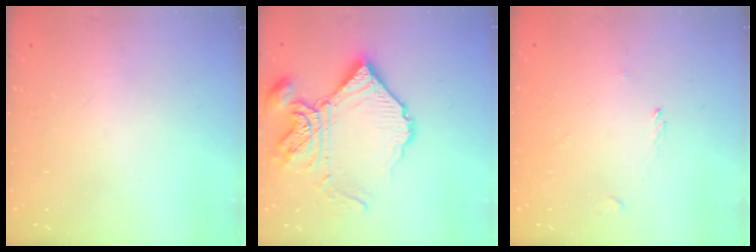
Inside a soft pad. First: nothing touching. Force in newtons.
{"total": 18.2, "press": 18.0, "slide": 2.2}
{"total": 0.0}